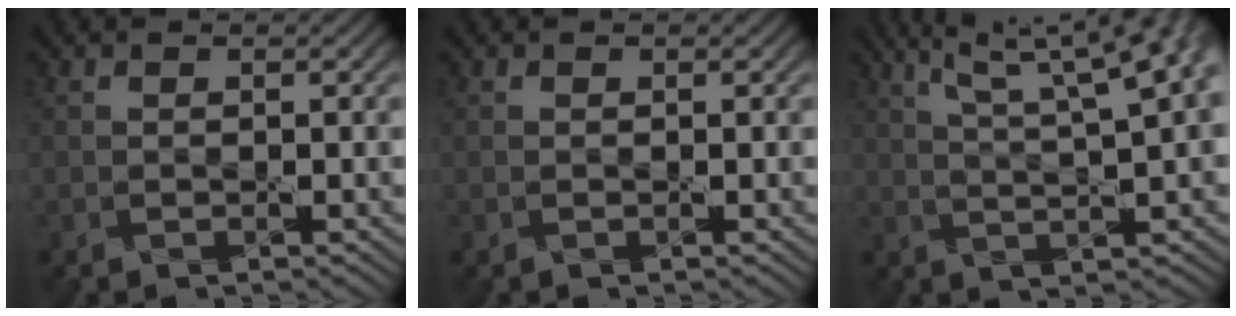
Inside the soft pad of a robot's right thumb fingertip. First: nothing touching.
{"total": 0.0}
{"total": 13.4, "force": [6.7, 3.8, 10.9], "torque": [-0.146, 0.045, 0.083]}